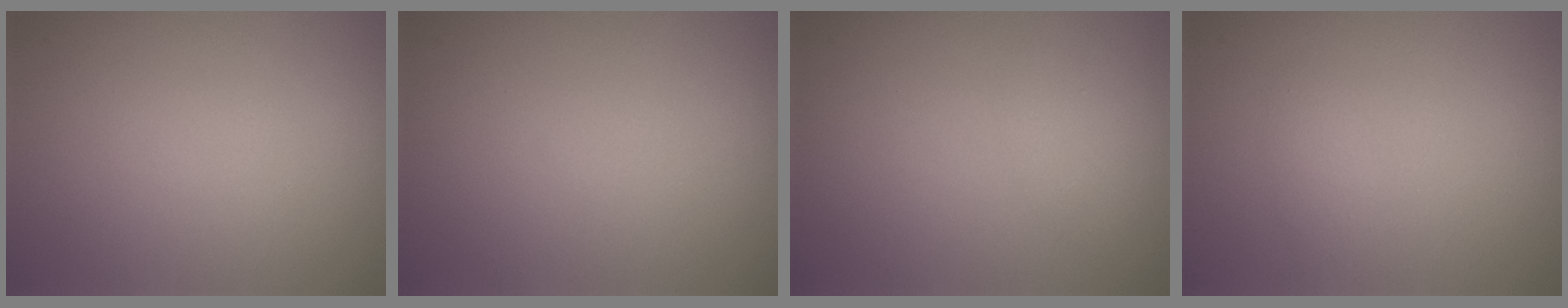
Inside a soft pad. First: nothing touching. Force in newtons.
{"total": 0.0}
{"total": 0.9, "press": 0.9, "slide": 0.1}
{"total": 0.9, "press": 0.9, "slide": 0.1}